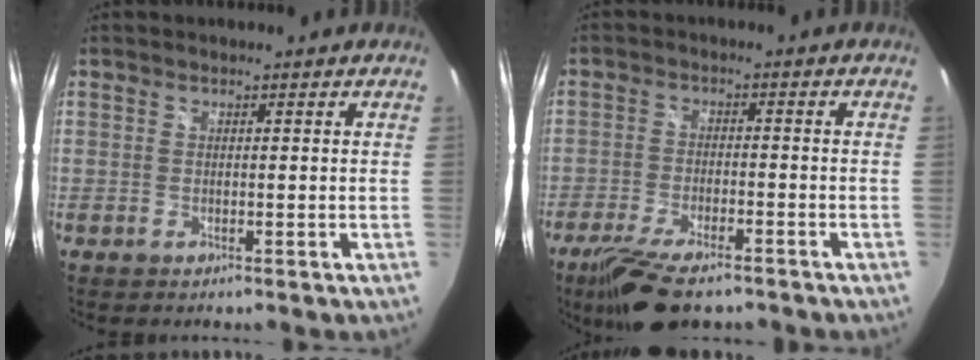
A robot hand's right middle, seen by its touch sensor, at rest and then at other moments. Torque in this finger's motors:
{"motor_torque": [0.93, -1.21, 0.79, 0.21]}